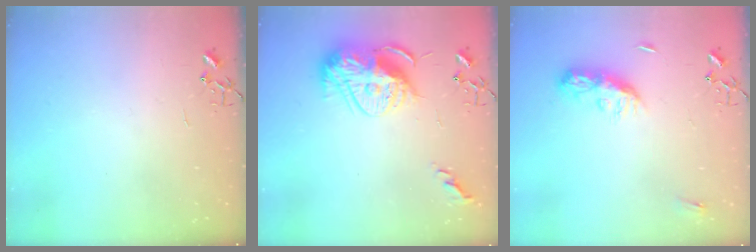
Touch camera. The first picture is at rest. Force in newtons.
{"total": 15.6, "press": 15.6, "slide": 1.2}
{"total": 8.7, "press": 8.7, "slide": 0.4}